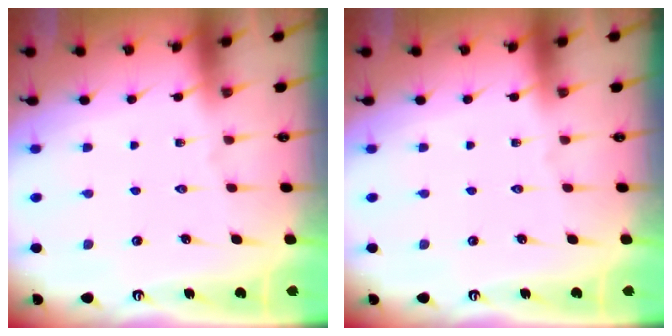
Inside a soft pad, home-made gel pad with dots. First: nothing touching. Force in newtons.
{"total": 0.0}